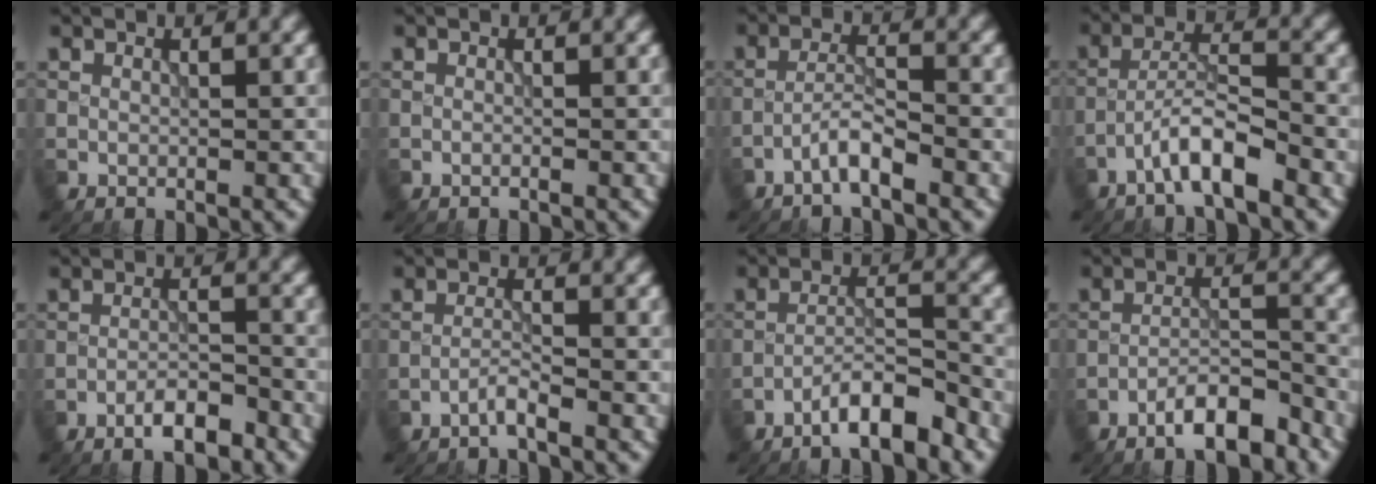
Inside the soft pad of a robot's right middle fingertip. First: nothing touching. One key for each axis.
{"total": 0.0}
{"total": 2.5, "fx": -1.8, "fy": 0.3, "fz": 1.7, "tx": -0.032, "ty": 0.012, "tz": -0.041}
{"total": 4.3, "fx": -2.8, "fy": 0.7, "fz": 3.2, "tx": -0.057, "ty": 0.016, "tz": -0.058}
{"total": 3.2, "fx": -2.3, "fy": 0.8, "fz": 2.1, "tx": -0.031, "ty": 0.008, "tz": -0.043}
{"total": 1.5, "fx": -1.2, "fy": -0.1, "fz": 0.8, "tx": -0.013, "ty": 0.007, "tz": -0.031}
{"total": 4.8, "fx": -3.7, "fy": 0.8, "fz": 3.1, "tx": -0.049, "ty": 0.010, "tz": -0.070}
{"total": 5.3, "fx": -4.0, "fy": 1.2, "fz": 3.3, "tx": -0.053, "ty": 0.008, "tz": -0.069}